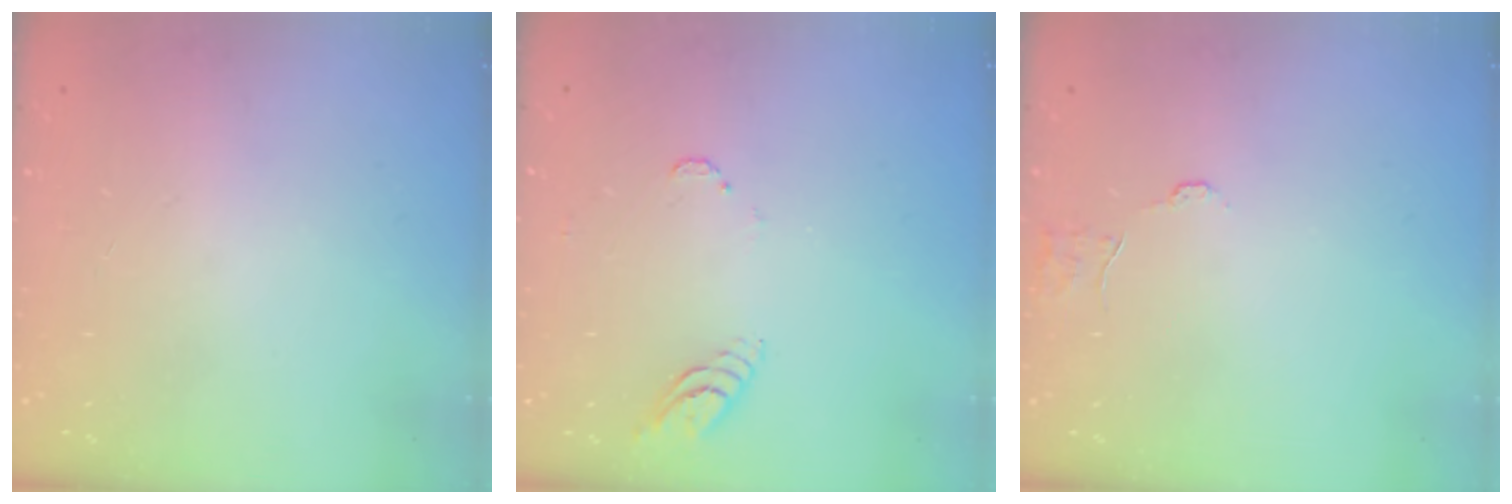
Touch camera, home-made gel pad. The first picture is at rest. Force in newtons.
{"total": 5.7, "press": 5.7, "slide": 0.4}
{"total": 4.2, "press": 4.1, "slide": 0.2}